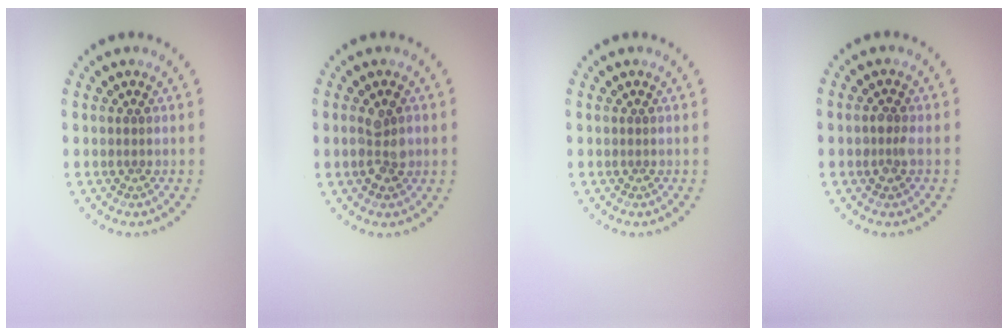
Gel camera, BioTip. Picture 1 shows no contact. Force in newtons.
{"total": 2.4, "press": 2.4, "slide": 0.2}
{"total": 0.0}
{"total": 1.1, "press": 1.1, "slide": 0.2}